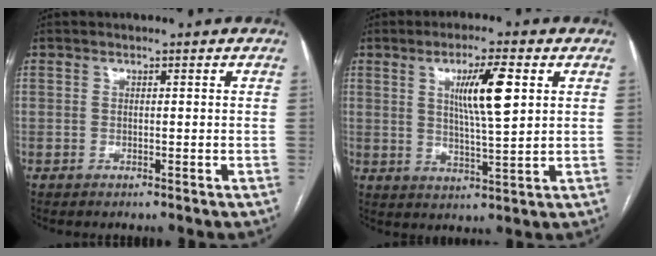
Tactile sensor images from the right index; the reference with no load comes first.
{"total": 8.4, "force": [2.7, 0.6, 8.0], "torque": [-0.141, -0.001, 0.048]}